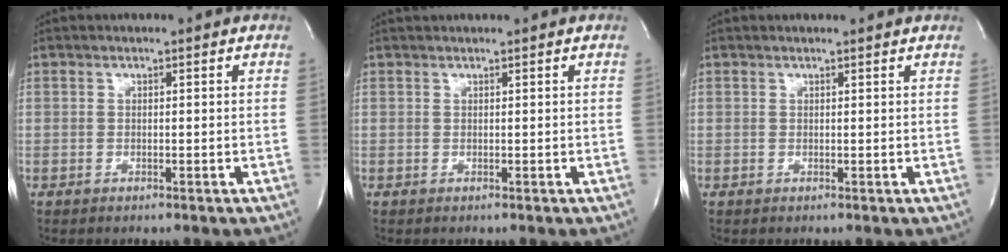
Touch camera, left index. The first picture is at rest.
{"total": 1.2, "force": [1.1, -0.2, 0.3], "torque": [-0.003, 0.018, 0.025]}
{"total": 2.3, "force": [2.2, 0.1, 0.6], "torque": [-0.011, 0.011, 0.023]}